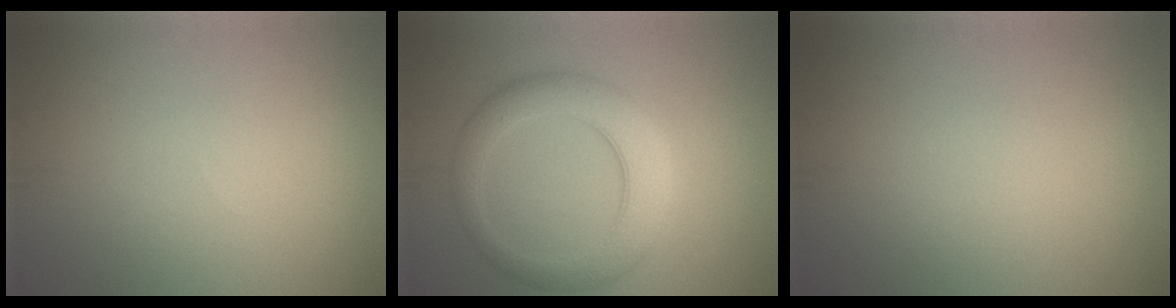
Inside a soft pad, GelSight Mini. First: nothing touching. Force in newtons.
{"total": 5.4, "press": 5.4, "slide": 0.0}
{"total": 0.0}